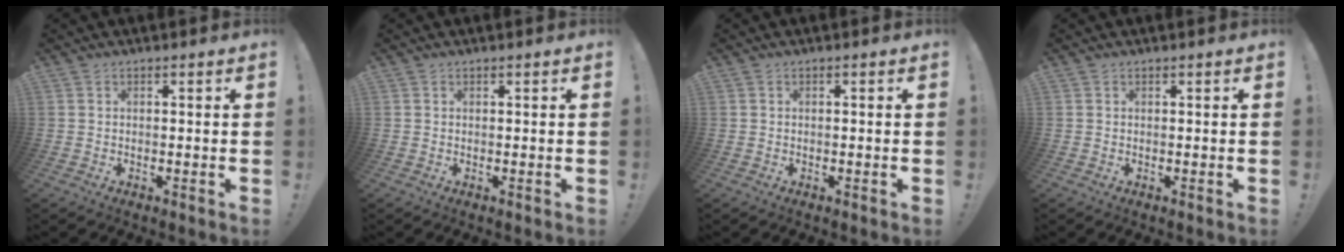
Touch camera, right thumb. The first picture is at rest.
{"total": 0.0}
{"total": 0.5, "force": [-0.4, -0.1, 0.3], "torque": [-0.008, -0.001, -0.007]}
{"total": 0.0}